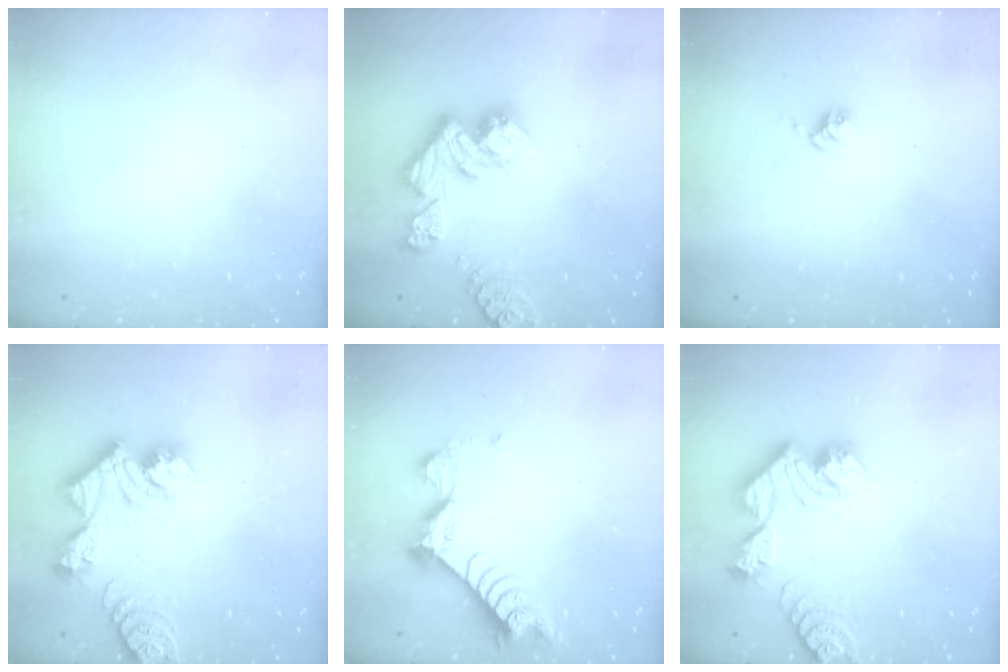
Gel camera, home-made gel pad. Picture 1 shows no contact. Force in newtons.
{"total": 13.6, "press": 13.5, "slide": 1.6}
{"total": 3.7, "press": 3.7, "slide": 0.6}
{"total": 14.7, "press": 14.7, "slide": 1.3}
{"total": 8.6, "press": 8.5, "slide": 0.7}
{"total": 13.0, "press": 13.0, "slide": 1.1}